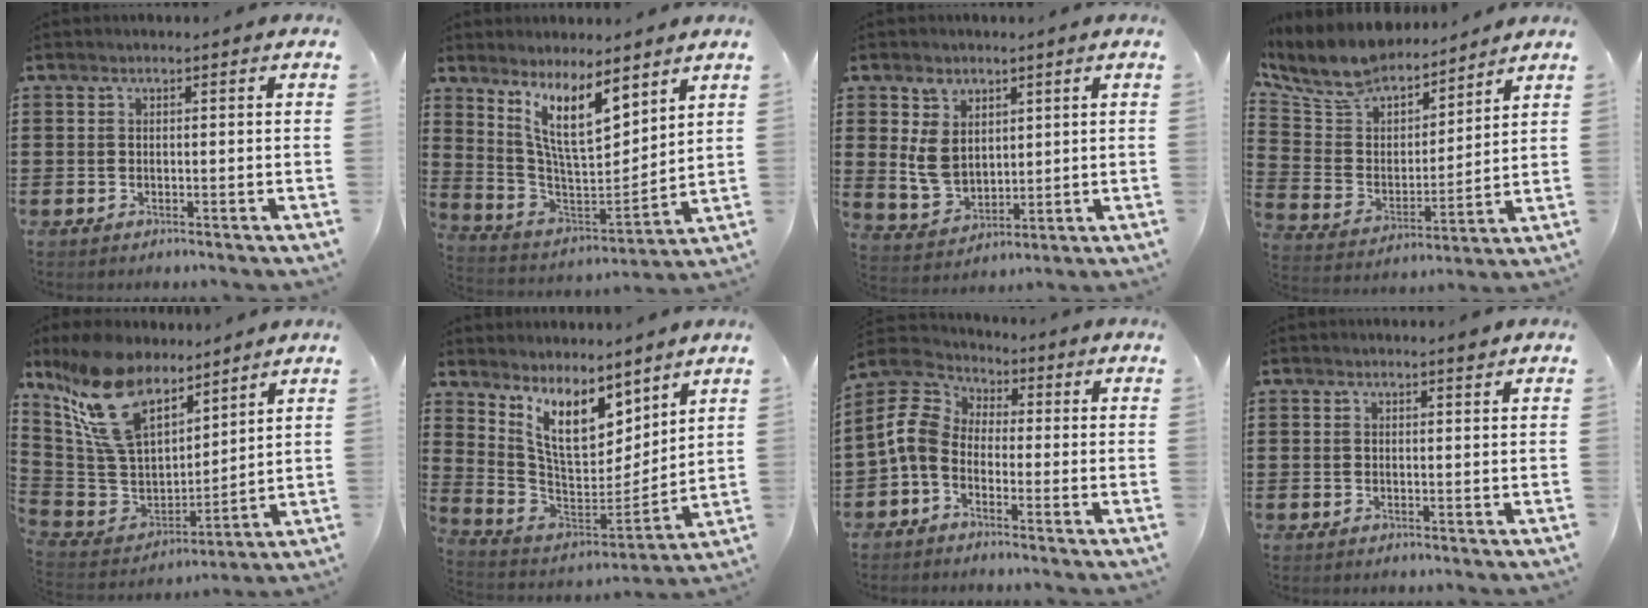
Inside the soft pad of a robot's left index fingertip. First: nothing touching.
{"total": 10.9, "force": [7.2, 3.1, 7.5], "torque": [-0.158, -0.031, 0.128]}
{"total": 6.6, "force": [2.3, 5.2, 3.2], "torque": [-0.071, 0.010, 0.046]}
{"total": 9.0, "force": [8.3, 2.9, 2.0], "torque": [-0.087, -0.057, 0.147]}
{"total": 14.5, "force": [9.6, 7.3, 7.9], "torque": [-0.215, -0.037, 0.178]}
{"total": 10.6, "force": [7.2, 4.6, 6.2], "torque": [-0.148, -0.035, 0.137]}
{"total": 6.2, "force": [-2.1, 4.3, 3.9], "torque": [-0.128, -0.005, -0.054]}
{"total": 1.1, "force": [0.9, 0.0, 0.6], "torque": [-0.012, -0.001, 0.018]}